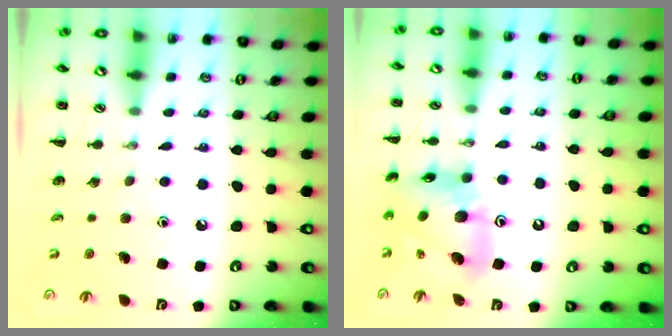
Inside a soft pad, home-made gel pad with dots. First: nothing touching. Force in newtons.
{"total": 14.2, "press": 13.8, "slide": 3.4}